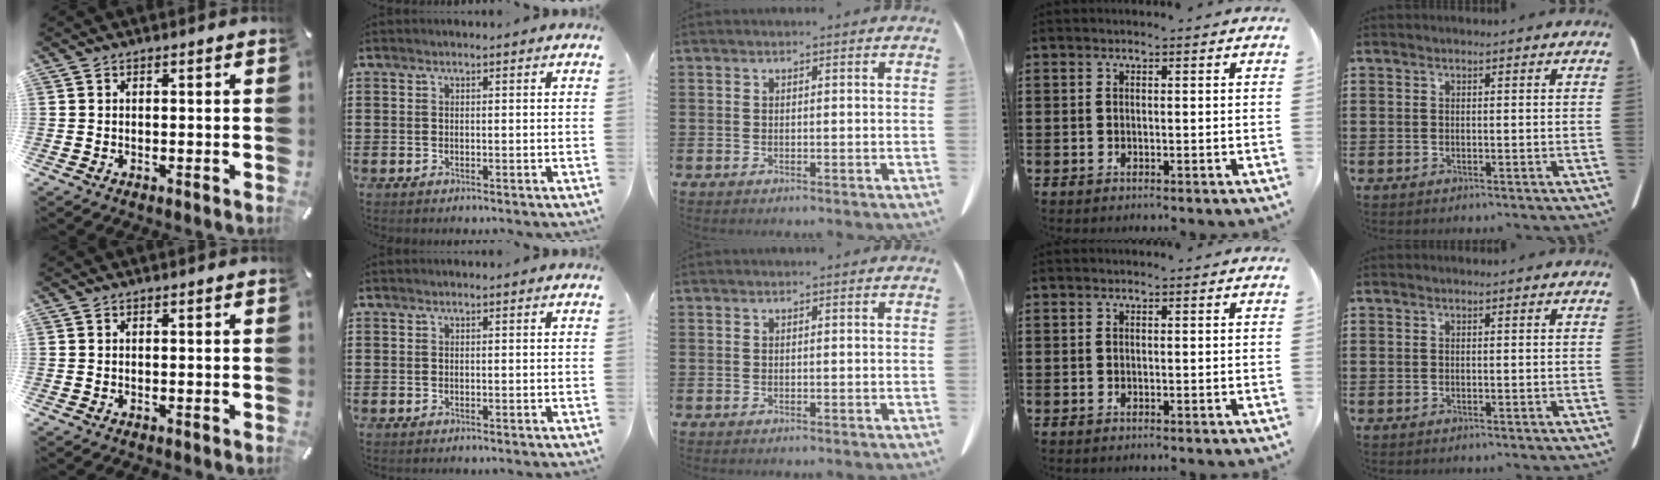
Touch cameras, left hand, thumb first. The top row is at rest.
{}